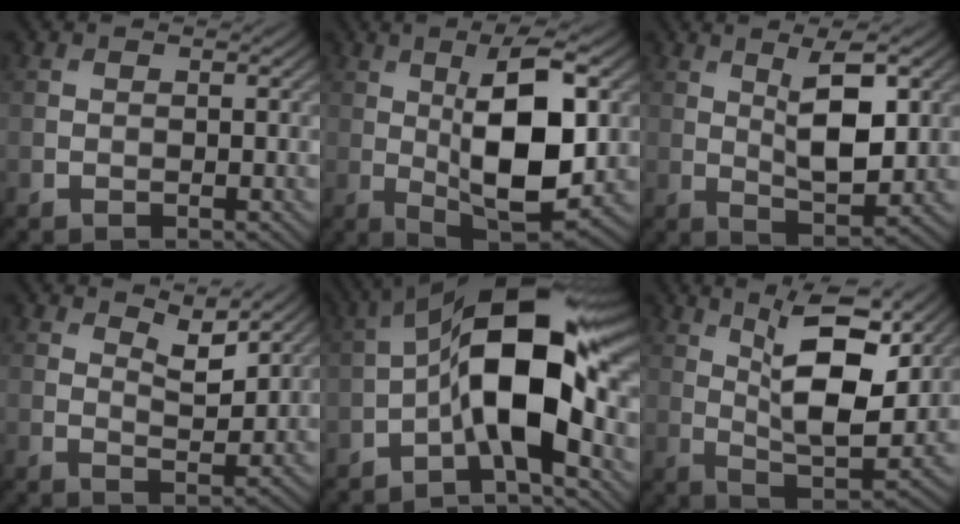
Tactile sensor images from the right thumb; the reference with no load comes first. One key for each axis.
{"total": 12.5, "fx": 0.9, "fy": 4.4, "fz": 11.7, "tx": -0.185, "ty": -0.004, "tz": 0.016}
{"total": 7.2, "fx": 2.0, "fy": 2.4, "fz": 6.5, "tx": -0.111, "ty": -0.002, "tz": 0.038}
{"total": 4.0, "fx": 3.0, "fy": 1.0, "fz": 2.4, "tx": -0.051, "ty": -0.010, "tz": 0.054}
{"total": 14.7, "fx": -2.7, "fy": 5.4, "fz": 13.5, "tx": -0.219, "ty": 0.018, "tz": -0.061}
{"total": 12.2, "fx": 5.5, "fy": 4.0, "fz": 10.1, "tx": -0.173, "ty": -0.003, "tz": 0.091}